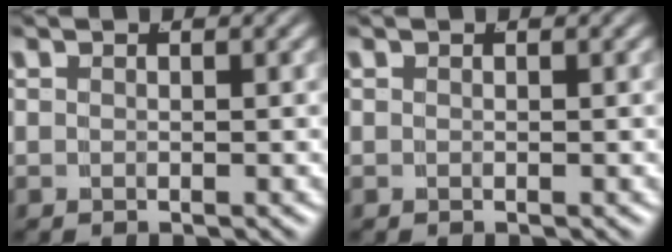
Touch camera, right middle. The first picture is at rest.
{"total": 0.0}